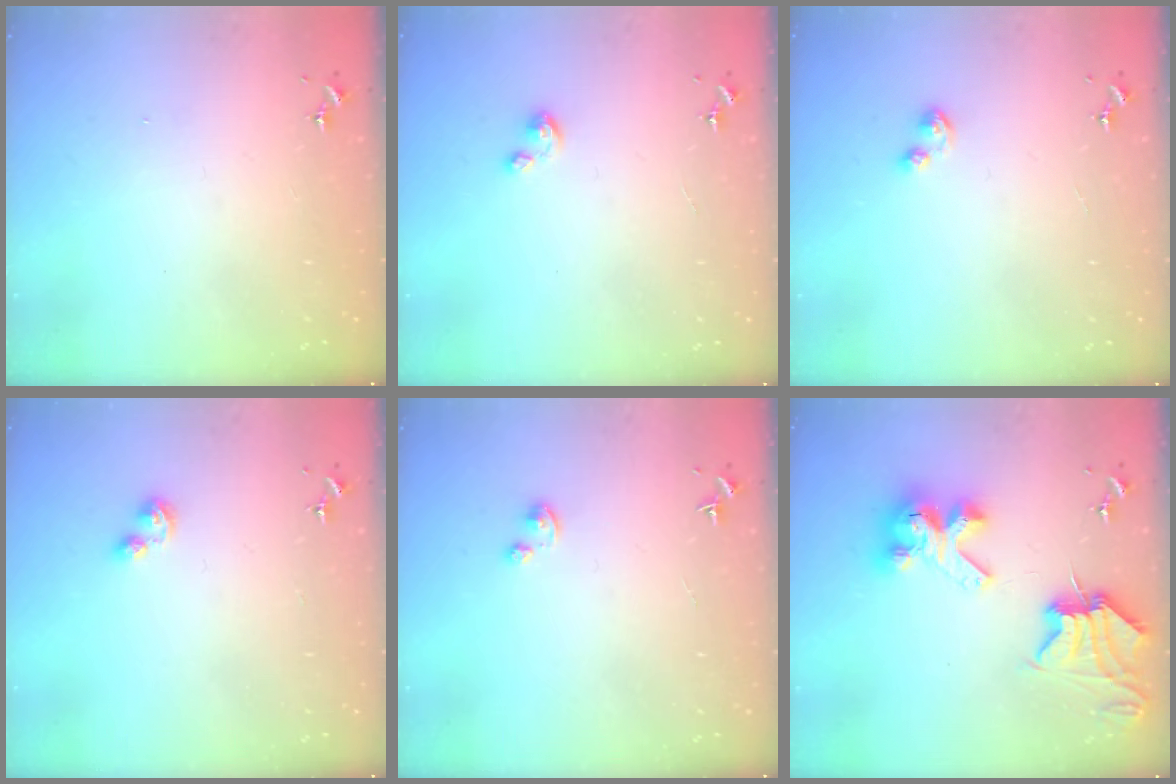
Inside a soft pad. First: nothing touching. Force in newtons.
{"total": 3.2, "press": 3.2, "slide": 0.3}
{"total": 4.5, "press": 4.5, "slide": 0.4}
{"total": 3.5, "press": 3.5, "slide": 0.4}
{"total": 2.5, "press": 2.5, "slide": 0.2}
{"total": 11.1, "press": 11.1, "slide": 0.6}